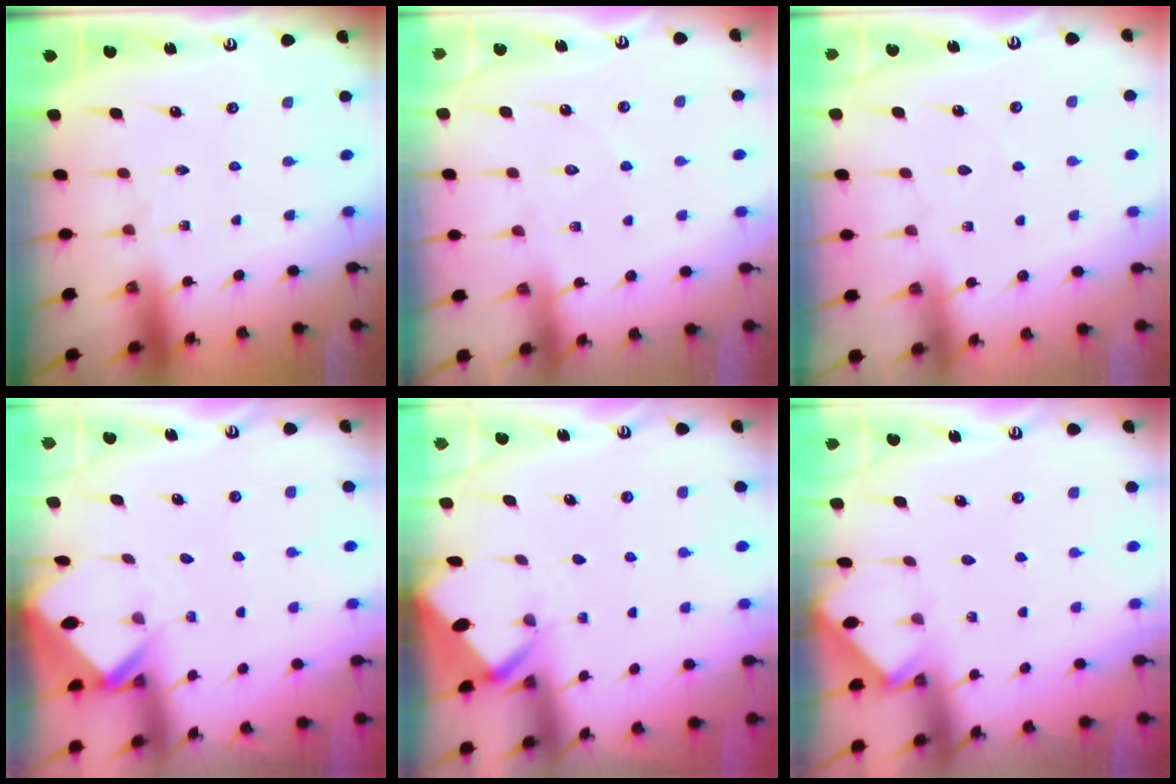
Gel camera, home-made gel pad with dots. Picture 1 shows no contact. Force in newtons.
{"total": 7.2, "press": 7.2, "slide": 0.7}
{"total": 2.7, "press": 2.7, "slide": 0.4}
{"total": 2.6, "press": 2.6, "slide": 0.1}
{"total": 2.8, "press": 2.8, "slide": 0.2}
{"total": 2.5, "press": 2.5, "slide": 0.4}